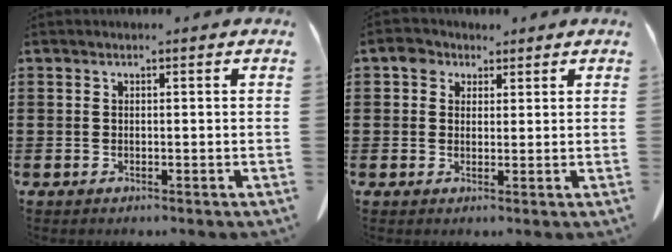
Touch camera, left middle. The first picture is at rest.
{"total": 2.9, "force": [1.9, 2.0, 0.9], "torque": [-0.019, 0.005, 0.033]}